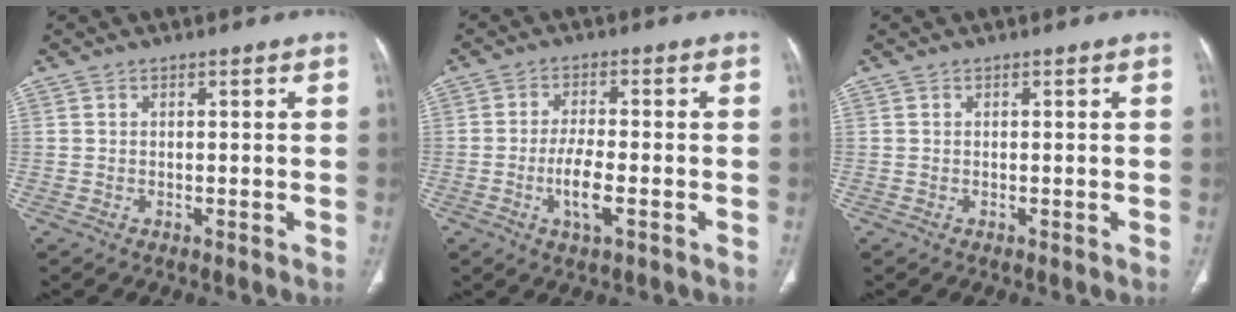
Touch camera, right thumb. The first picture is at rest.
{"total": 5.9, "force": [-1.9, 1.9, 5.3], "torque": [-0.107, 0.003, -0.036]}
{"total": 0.0}